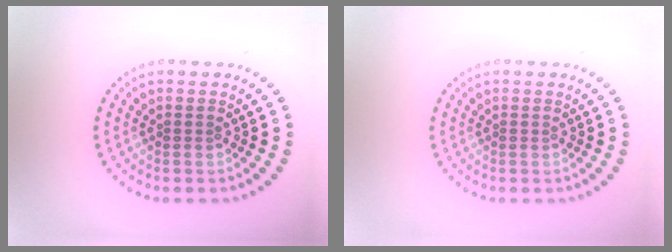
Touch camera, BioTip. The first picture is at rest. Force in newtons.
{"total": 0.0}